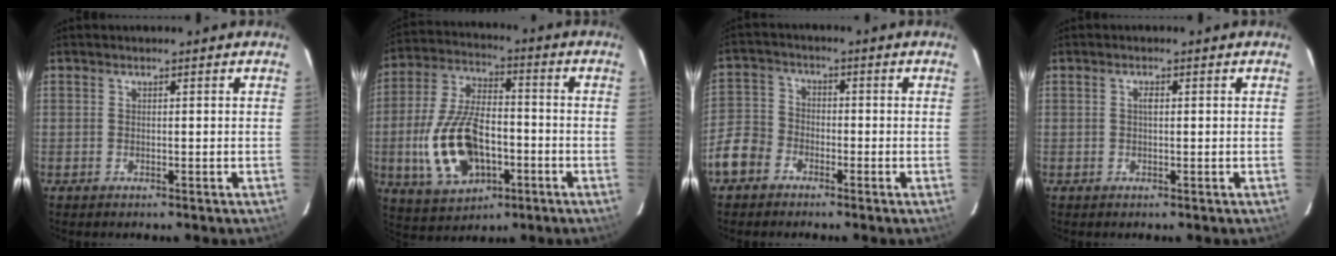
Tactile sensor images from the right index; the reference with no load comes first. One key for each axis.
{"total": 16.9, "fx": -4.6, "fy": 9.4, "fz": 13.3, "tx": -0.288, "ty": 0.003, "tz": -0.067}
{"total": 7.8, "fx": -4.5, "fy": 5.8, "fz": 2.7, "tx": -0.062, "ty": 0.019, "tz": -0.096}
{"total": 1.0, "fx": 0.1, "fy": 0.5, "fz": 0.9, "tx": -0.016, "ty": 0.004, "tz": 0.000}